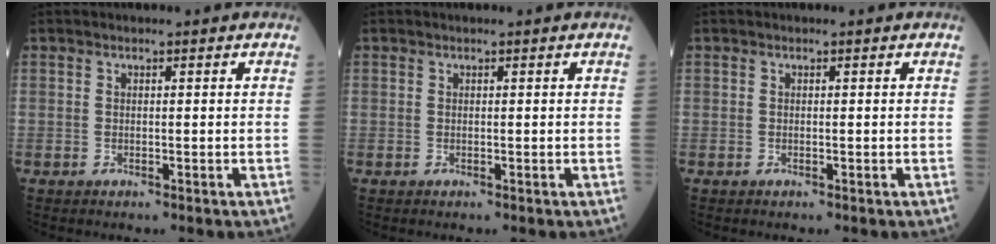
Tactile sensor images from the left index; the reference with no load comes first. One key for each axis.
{"total": 0.0}
{"total": 0.0}